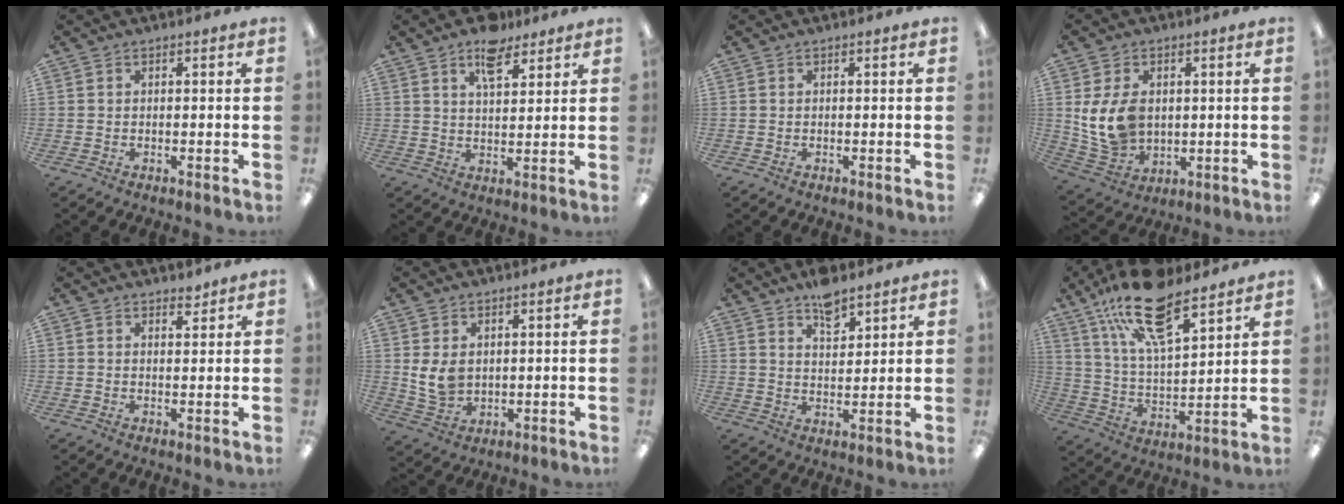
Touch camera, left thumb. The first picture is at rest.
{"total": 8.2, "force": [5.8, 3.9, 4.4], "torque": [-0.053, -0.028, 0.097]}
{"total": 0.0}
{"total": 11.0, "force": [2.1, 8.2, 7.1], "torque": [-0.152, -0.006, 0.040]}
{"total": 2.5, "force": [2.3, 0.8, 0.5], "torque": [0.005, -0.014, 0.040]}
{"total": 6.4, "force": [2.0, 4.7, 3.8], "torque": [-0.089, -0.009, 0.037]}
{"total": 7.2, "force": [5.7, 3.2, 3.2], "torque": [-0.038, -0.035, 0.098]}
{"total": 20.1, "force": [13.8, 7.9, 12.3], "torque": [-0.217, -0.064, 0.241]}